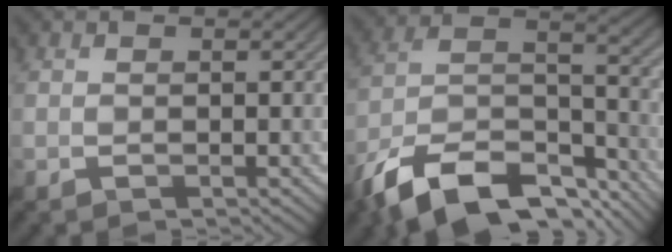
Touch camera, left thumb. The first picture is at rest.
{"total": 15.8, "force": [-11.2, 6.4, 9.1], "torque": [-0.206, -0.011, -0.197]}